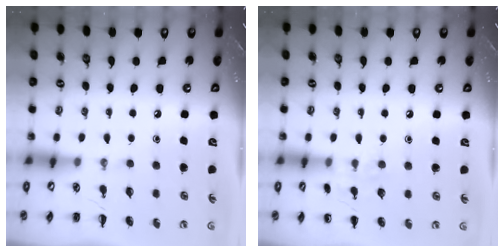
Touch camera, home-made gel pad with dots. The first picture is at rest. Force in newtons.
{"total": 6.6, "press": 6.4, "slide": 1.3}